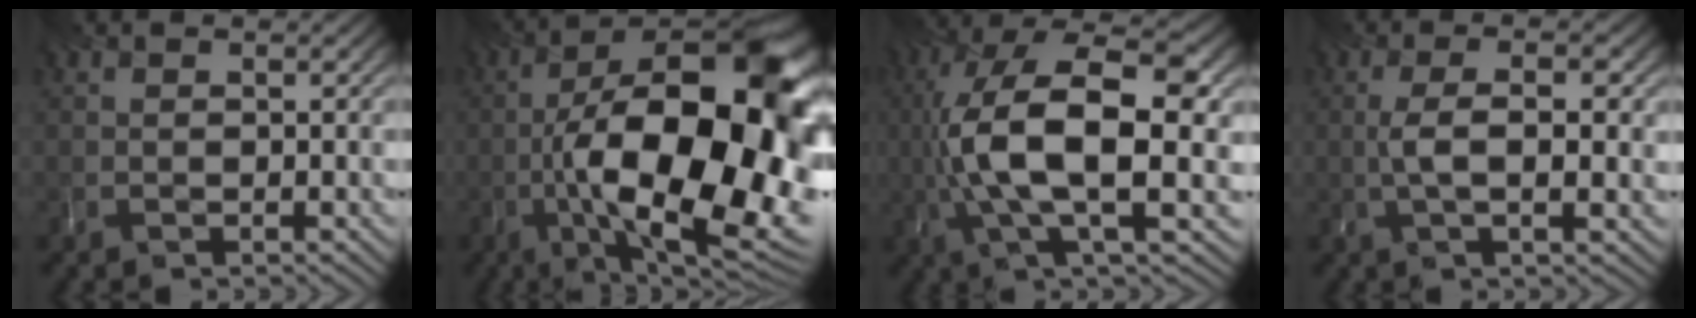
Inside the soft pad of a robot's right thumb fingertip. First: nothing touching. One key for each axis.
{"total": 20.7, "fx": -4.0, "fy": 8.6, "fz": 18.3, "tx": -0.307, "ty": -0.002, "tz": -0.065}
{"total": 13.6, "fx": -0.7, "fy": 5.2, "fz": 12.6, "tx": -0.257, "ty": 0.003, "tz": -0.013}
{"total": 3.7, "fx": -0.3, "fy": 1.0, "fz": 3.5, "tx": -0.069, "ty": -0.004, "tz": -0.003}